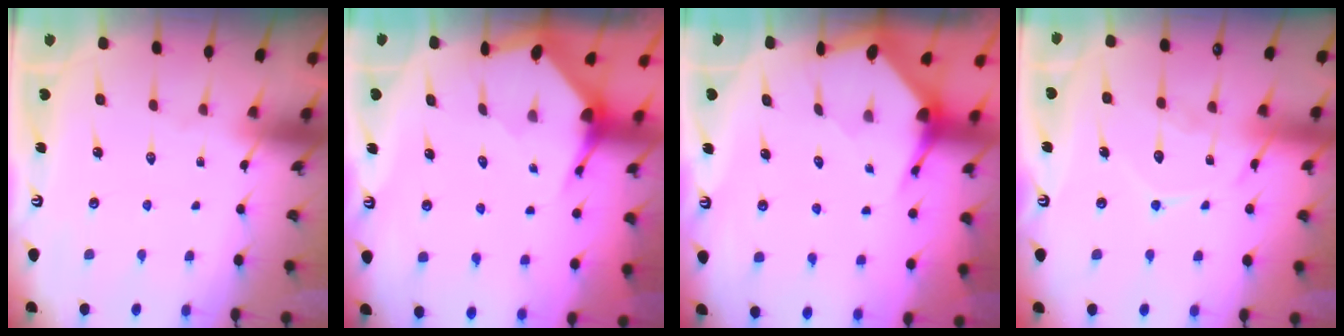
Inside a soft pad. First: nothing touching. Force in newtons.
{"total": 3.5, "press": 3.5, "slide": 0.5}
{"total": 3.6, "press": 3.6, "slide": 0.5}
{"total": 12.4, "press": 12.3, "slide": 1.1}